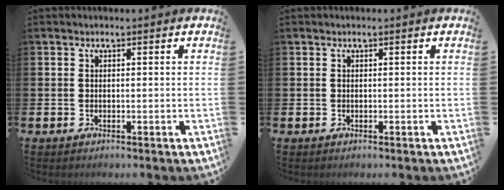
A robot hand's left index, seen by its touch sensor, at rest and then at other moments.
{"total": 0.0}